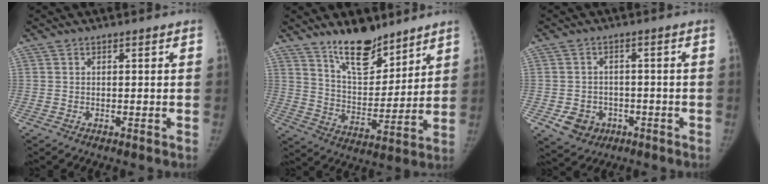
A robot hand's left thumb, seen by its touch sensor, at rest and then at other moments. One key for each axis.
{"total": 13.3, "fx": 10.4, "fy": 5.4, "fz": 6.4, "tx": -0.070, "ty": -0.081, "tz": 0.186}
{"total": 6.1, "fx": -2.3, "fy": 5.2, "fz": 2.1, "tx": -0.019, "ty": 0.013, "tz": -0.025}